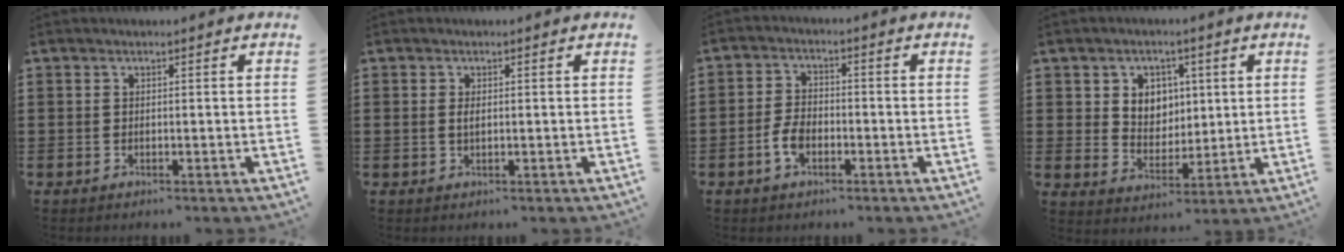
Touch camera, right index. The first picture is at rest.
{"total": 1.2, "force": [0.2, 0.5, 1.1], "torque": [-0.023, 0.004, 0.003]}
{"total": 4.0, "force": [-1.4, 2.3, 2.9], "torque": [-0.074, -0.002, -0.031]}
{"total": 5.1, "force": [1.9, 4.6, 1.3], "torque": [-0.042, 0.008, 0.032]}